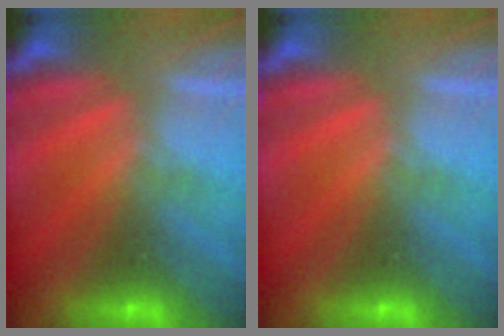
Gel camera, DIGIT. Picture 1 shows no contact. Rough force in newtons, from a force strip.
{"total": 0.0}